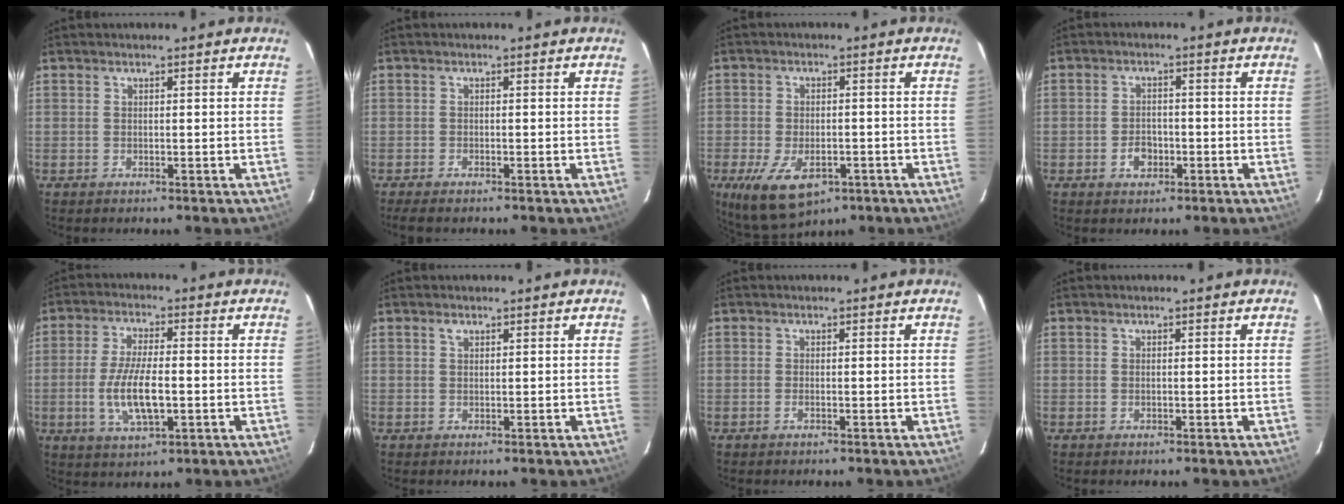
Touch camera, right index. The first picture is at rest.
{"total": 3.0, "force": [-2.6, 0.6, 1.5], "torque": [-0.036, -0.014, -0.045]}
{"total": 11.2, "force": [-5.7, 5.9, 7.6], "torque": [-0.166, -0.030, -0.087]}
{"total": 3.8, "force": [-1.6, 2.8, 2.1], "torque": [-0.038, 0.007, -0.022]}
{"total": 9.9, "force": [-2.0, 3.4, 9.1], "torque": [-0.183, -0.009, -0.034]}
{"total": 0.9, "force": [0.6, 0.6, 0.4], "torque": [-0.008, 0.003, 0.010]}
{"total": 0.8, "force": [-0.4, 0.2, 0.7], "torque": [-0.014, 0.000, -0.008]}
{"total": 0.0}